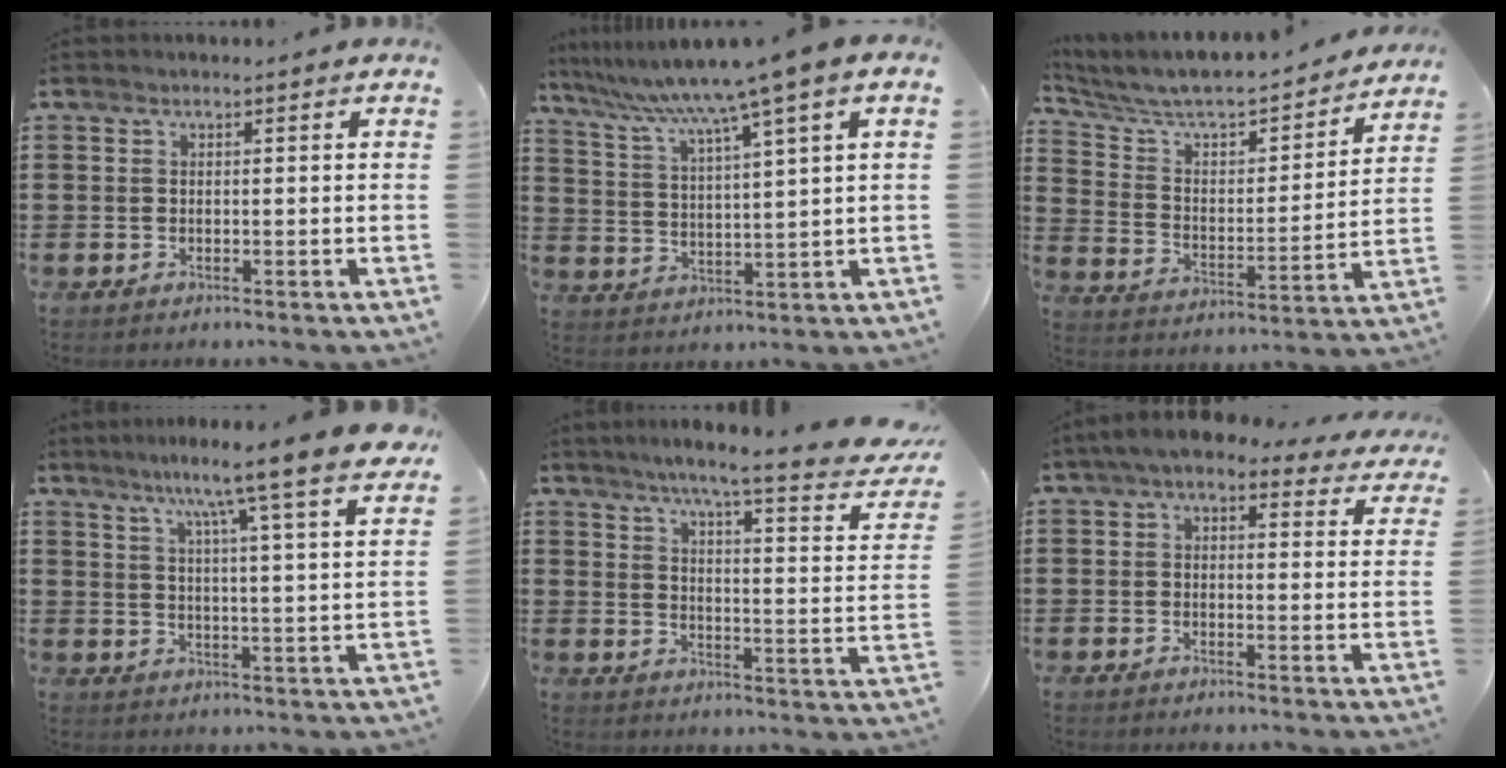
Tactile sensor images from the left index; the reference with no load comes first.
{"total": 8.1, "force": [6.1, -1.2, 5.2], "torque": [-0.124, -0.040, 0.095]}
{"total": 5.8, "force": [5.4, 1.4, 1.7], "torque": [-0.063, -0.045, 0.085]}
{"total": 8.7, "force": [7.0, -1.2, 5.1], "torque": [-0.108, -0.040, 0.108]}
{"total": 6.7, "force": [5.0, -0.4, 4.5], "torque": [-0.084, -0.047, 0.072]}
{"total": 4.3, "force": [3.1, 1.6, 2.5], "torque": [-0.059, -0.003, 0.053]}